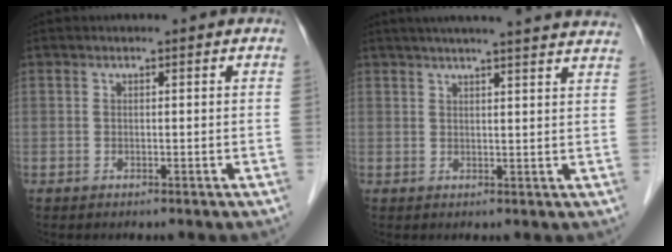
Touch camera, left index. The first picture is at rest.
{"total": 20.8, "force": [18.8, 0.7, 8.9], "torque": [-0.132, 0.013, 0.227]}